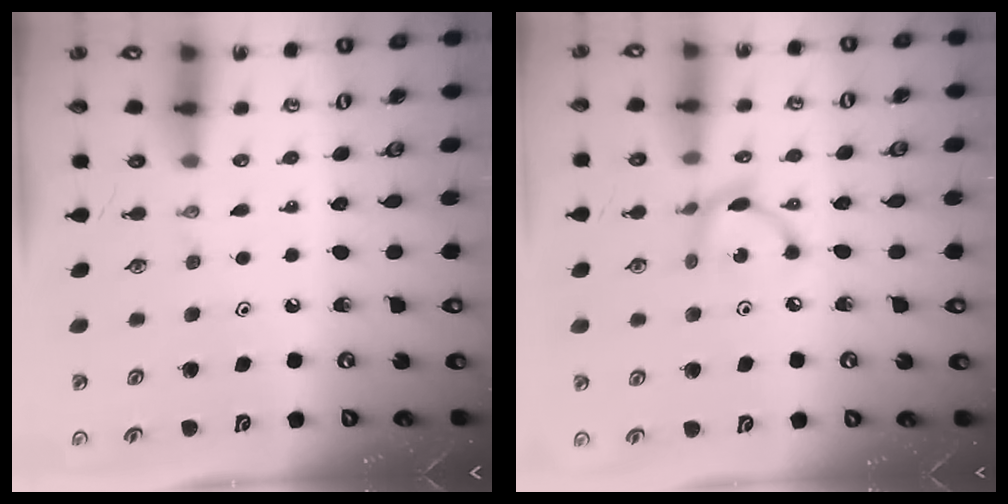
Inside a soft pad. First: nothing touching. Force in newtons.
{"total": 7.6, "press": 7.6, "slide": 0.3}